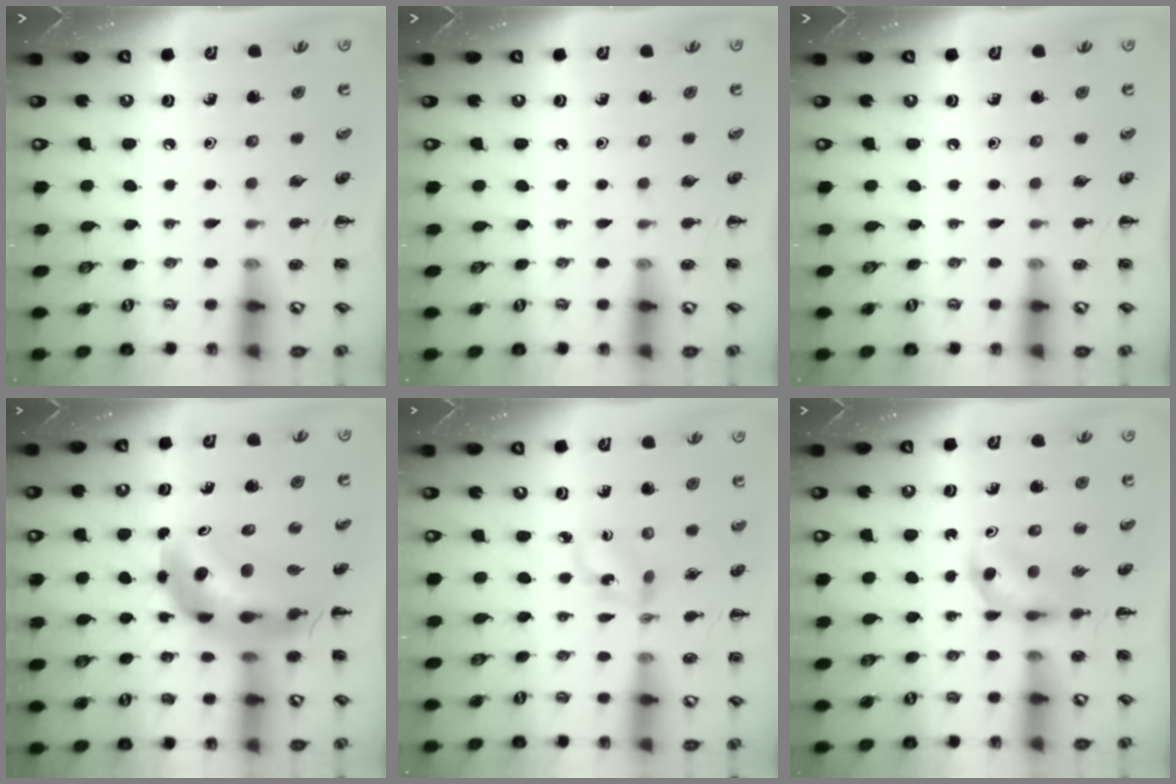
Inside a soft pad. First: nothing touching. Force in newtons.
{"total": 0.0}
{"total": 0.0}
{"total": 9.7, "press": 9.2, "slide": 3.1}
{"total": 2.0, "press": 2.0, "slide": 0.5}
{"total": 3.6, "press": 3.3, "slide": 1.3}